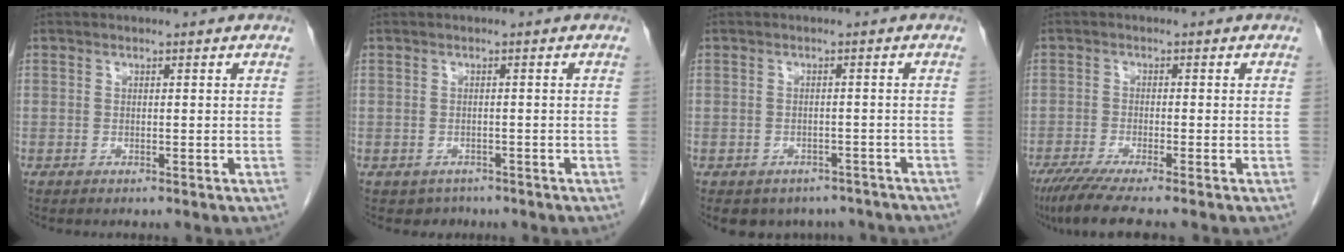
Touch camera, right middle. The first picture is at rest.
{"total": 2.2, "force": [-1.5, 1.6, 0.0], "torque": [-0.005, 0.005, -0.021]}
{"total": 8.1, "force": [-6.7, 4.4, 1.2], "torque": [-0.004, 0.010, -0.071]}
{"total": 6.6, "force": [-5.2, -0.2, 4.1], "torque": [-0.068, -0.019, -0.089]}